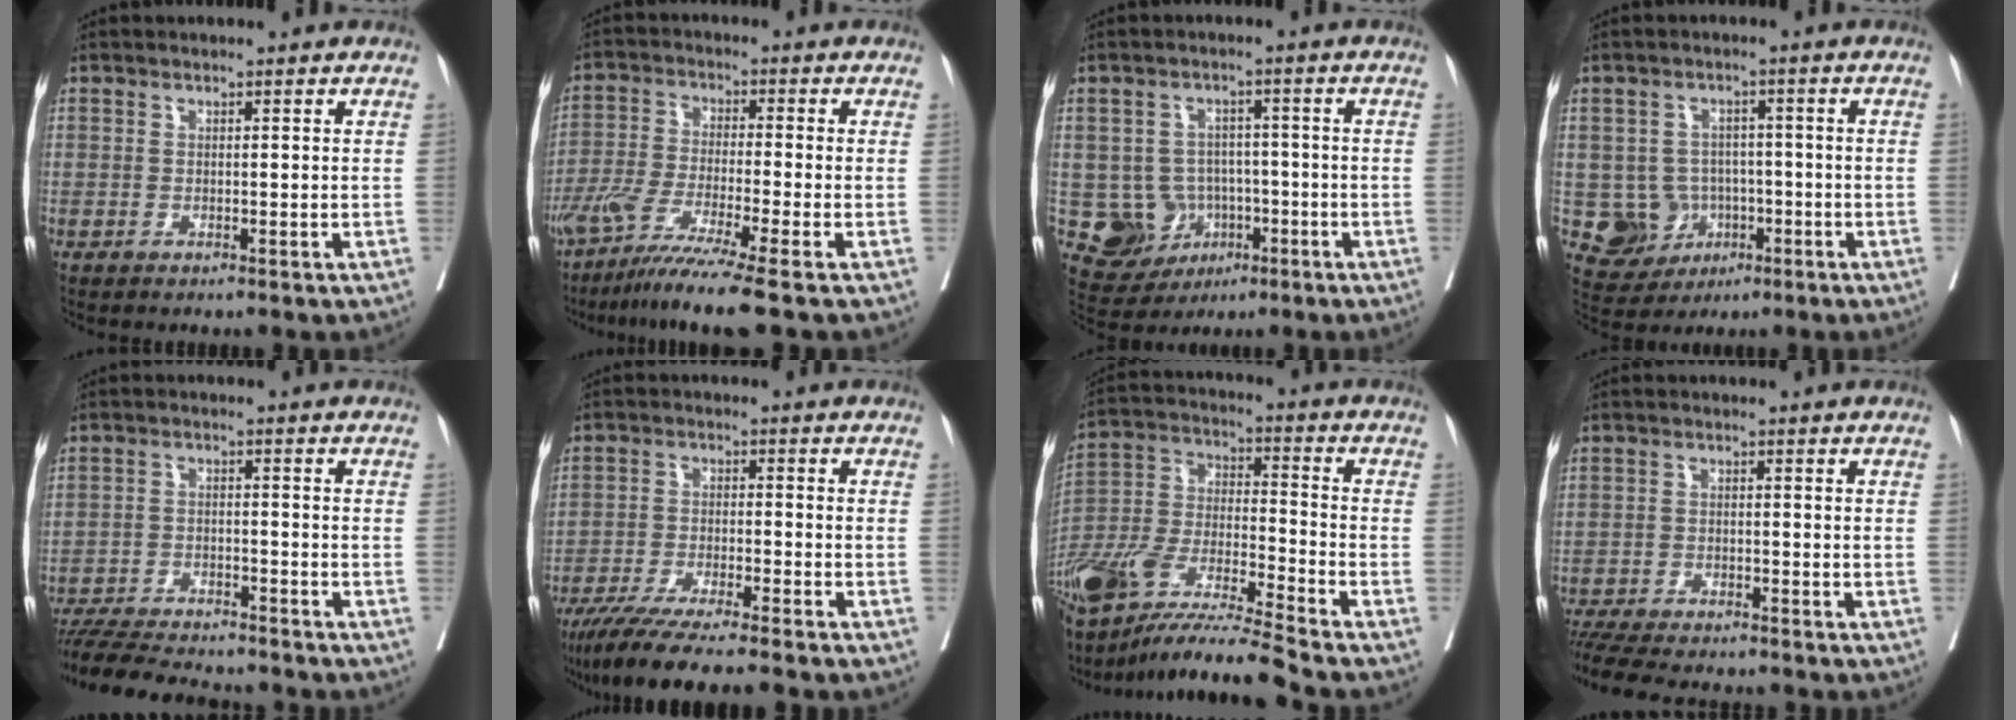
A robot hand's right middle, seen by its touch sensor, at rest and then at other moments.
{"total": 11.7, "force": [-8.7, -1.8, 7.7], "torque": [-0.133, -0.045, -0.147]}
{"total": 7.8, "force": [-2.0, 7.2, 2.1], "torque": [-0.035, 0.014, -0.020]}
{"total": 6.7, "force": [-1.5, 6.4, 1.4], "torque": [-0.022, 0.011, -0.014]}
{"total": 13.1, "force": [-12.1, 1.5, 4.9], "torque": [-0.083, -0.014, -0.185]}
{"total": 11.3, "force": [-9.5, -0.4, 6.0], "torque": [-0.089, -0.035, -0.154]}
{"total": 17.6, "force": [-14.3, -0.6, 10.1], "torque": [-0.224, -0.018, -0.272]}
{"total": 11.5, "force": [-10.3, 1.7, 4.8], "torque": [-0.081, -0.018, -0.154]}